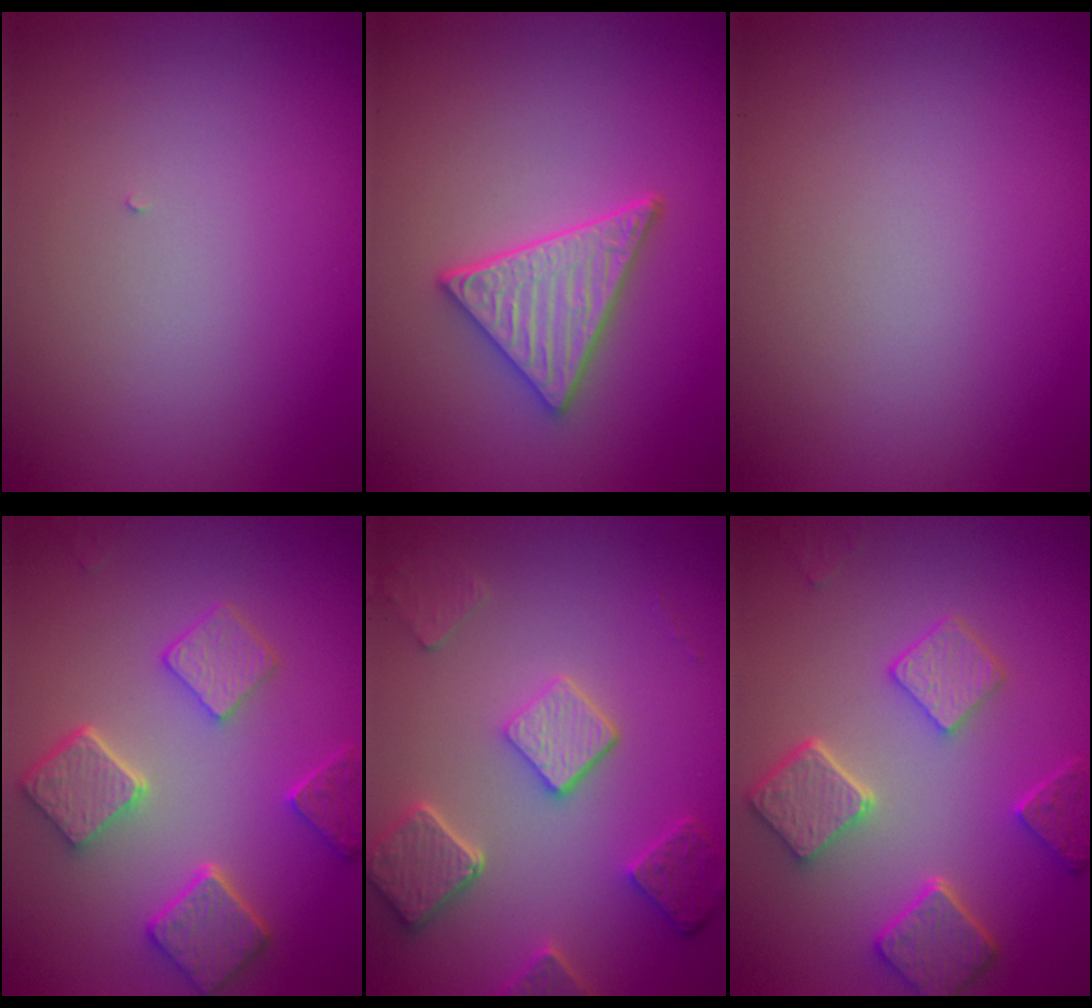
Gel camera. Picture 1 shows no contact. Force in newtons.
{"total": 4.3, "press": 3.6, "slide": 2.3}
{"total": 0.0}
{"total": 5.5, "press": 4.3, "slide": 3.3}
{"total": 5.2, "press": 4.0, "slide": 3.3}
{"total": 5.7, "press": 4.5, "slide": 3.5}